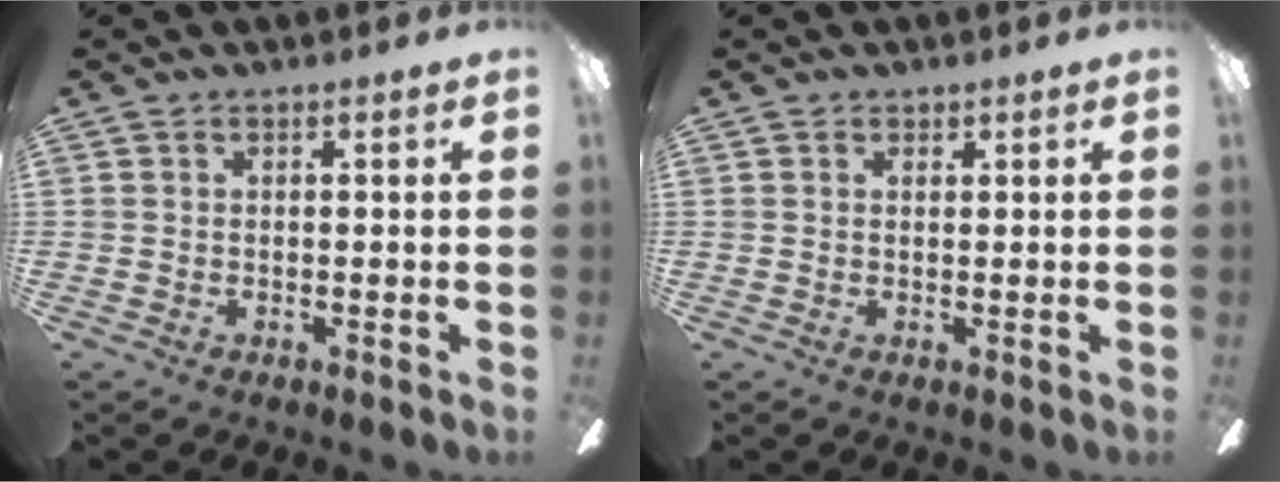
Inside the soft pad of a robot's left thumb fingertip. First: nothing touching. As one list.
[{"total": 0.7, "force": [0.6, 0.4, 0.1], "torque": [-0.001, 0.001, 0.012]}]